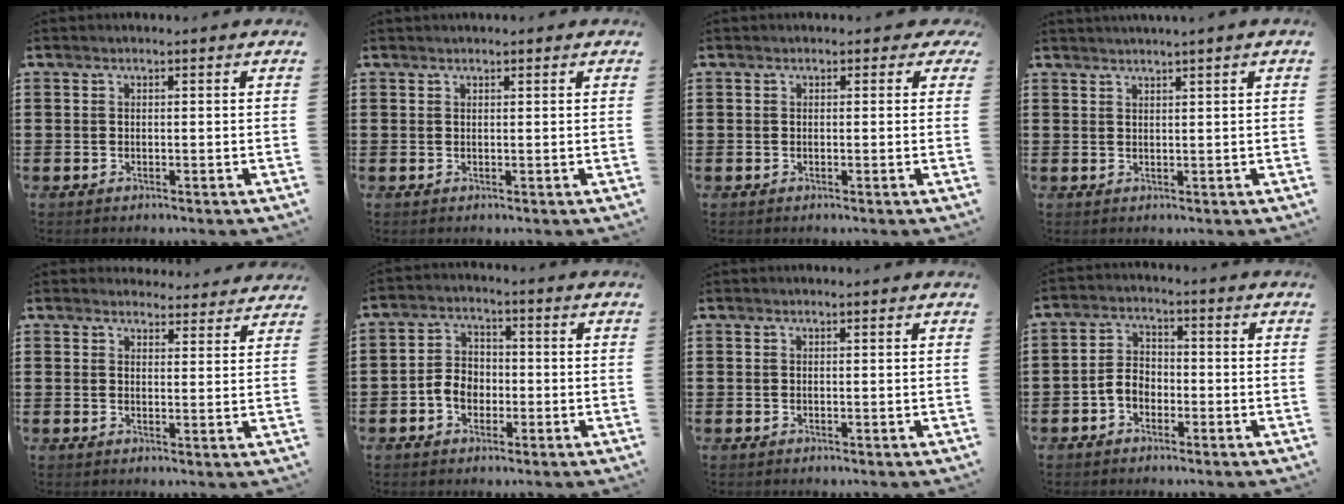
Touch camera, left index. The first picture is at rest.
{"total": 0.7, "force": [0.6, 0.1, 0.2], "torque": [-0.007, 0.000, 0.012]}
{"total": 0.9, "force": [0.0, 0.8, 0.4], "torque": [-0.012, 0.006, -0.002]}
{"total": 1.3, "force": [1.2, -0.6, 0.3], "torque": [-0.005, -0.002, 0.023]}
{"total": 3.5, "force": [3.4, 0.8, 0.3], "torque": [-0.009, -0.014, 0.062]}
{"total": 4.4, "force": [-1.7, 3.4, 2.3], "torque": [-0.056, 0.007, -0.037]}
{"total": 0.0}
{"total": 3.6, "force": [-1.9, 2.4, 1.9], "torque": [-0.053, 0.004, -0.042]}